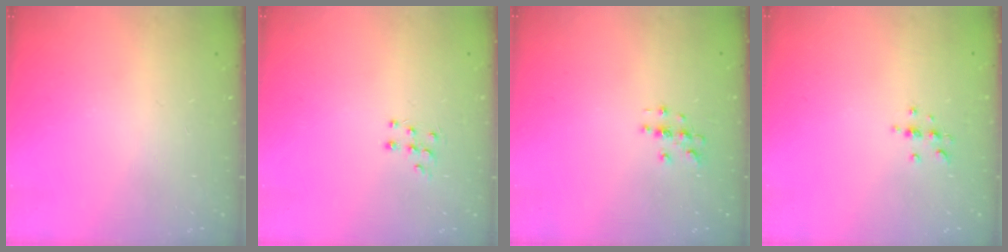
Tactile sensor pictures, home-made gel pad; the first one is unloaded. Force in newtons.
{"total": 6.4, "press": 6.3, "slide": 0.8}
{"total": 2.9, "press": 2.9, "slide": 0.3}
{"total": 3.9, "press": 3.8, "slide": 0.5}